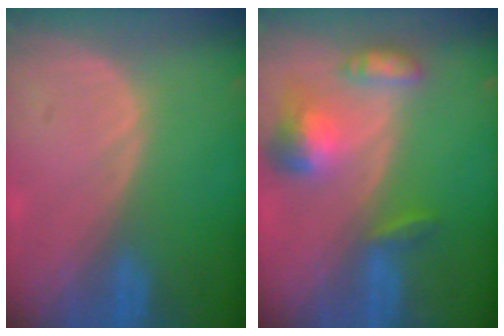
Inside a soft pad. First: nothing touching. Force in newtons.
{"total": 7.0, "press": 6.6, "slide": 2.5}